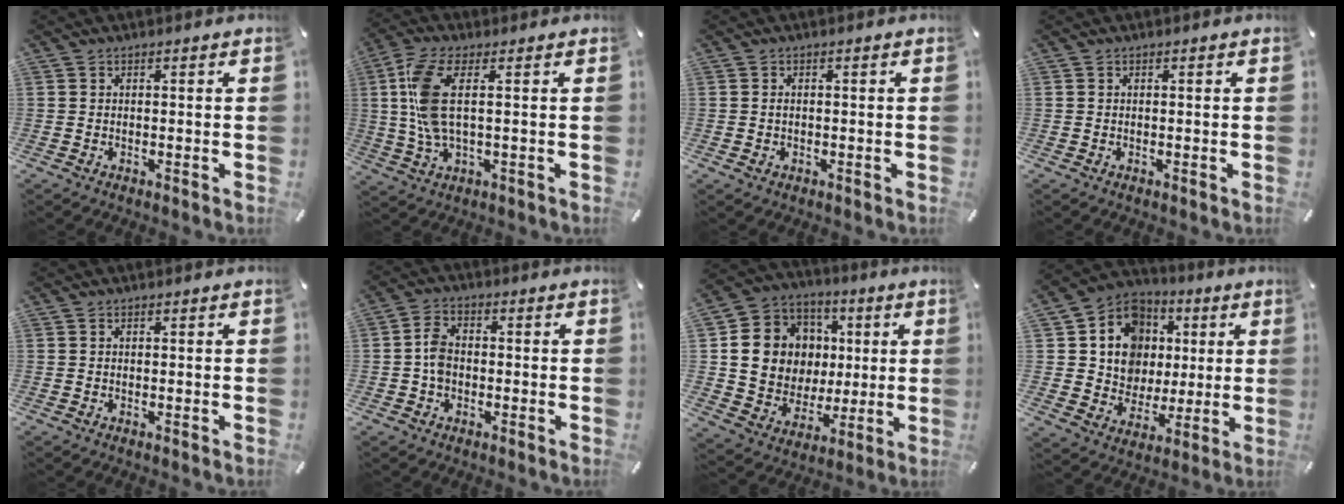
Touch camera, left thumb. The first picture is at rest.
{"total": 9.9, "force": [1.5, 3.5, 9.2], "torque": [-0.206, -0.016, 0.025]}
{"total": 1.0, "force": [-0.2, 0.7, 0.8], "torque": [-0.016, 0.001, -0.004]}
{"total": 0.0}
{"total": 0.0}
{"total": 4.8, "force": [-0.7, 3.5, 3.2], "torque": [-0.064, 0.007, -0.012]}
{"total": 15.1, "force": [2.3, 14.0, 5.2], "torque": [-0.099, -0.003, 0.057]}
{"total": 13.6, "force": [2.1, 12.6, 4.5], "torque": [-0.074, -0.010, 0.050]}